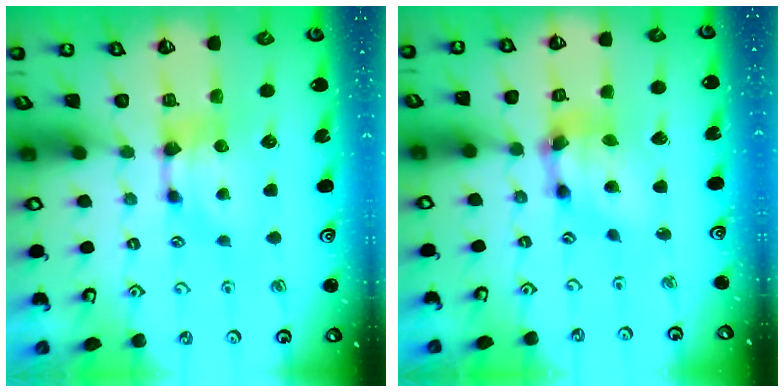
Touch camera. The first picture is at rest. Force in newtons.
{"total": 7.1, "press": 6.7, "slide": 2.3}